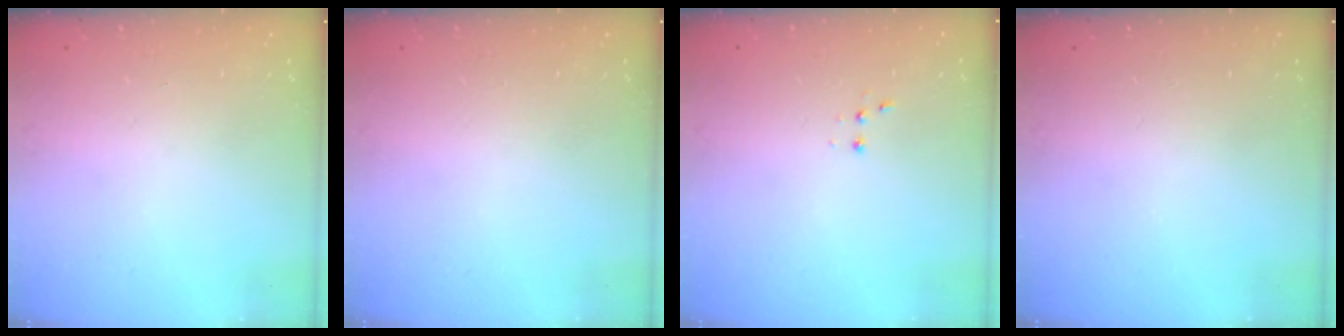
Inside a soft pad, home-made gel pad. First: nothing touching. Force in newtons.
{"total": 0.0}
{"total": 2.8, "press": 2.7, "slide": 0.7}
{"total": 0.0}